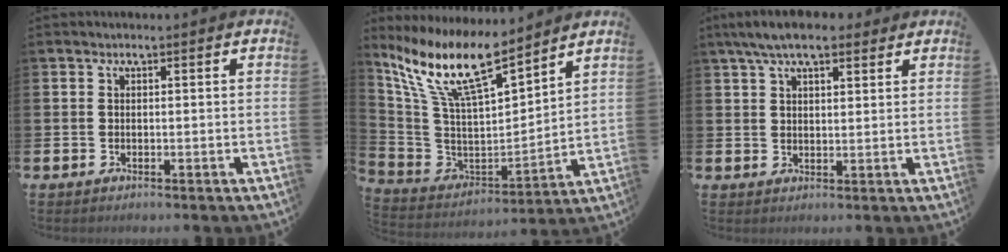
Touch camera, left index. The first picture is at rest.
{"total": 12.5, "force": [9.9, 2.7, 7.1], "torque": [-0.182, -0.056, 0.174]}
{"total": 6.0, "force": [5.0, 1.9, 2.9], "torque": [-0.069, -0.006, 0.092]}